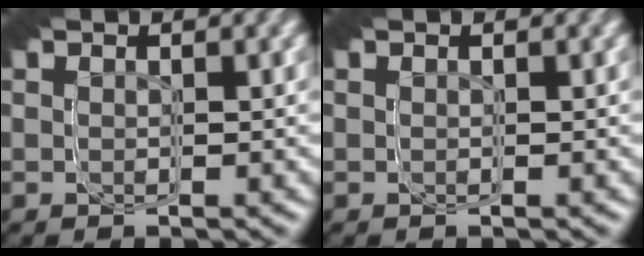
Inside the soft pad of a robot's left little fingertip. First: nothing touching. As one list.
[{"total": 0.0}]